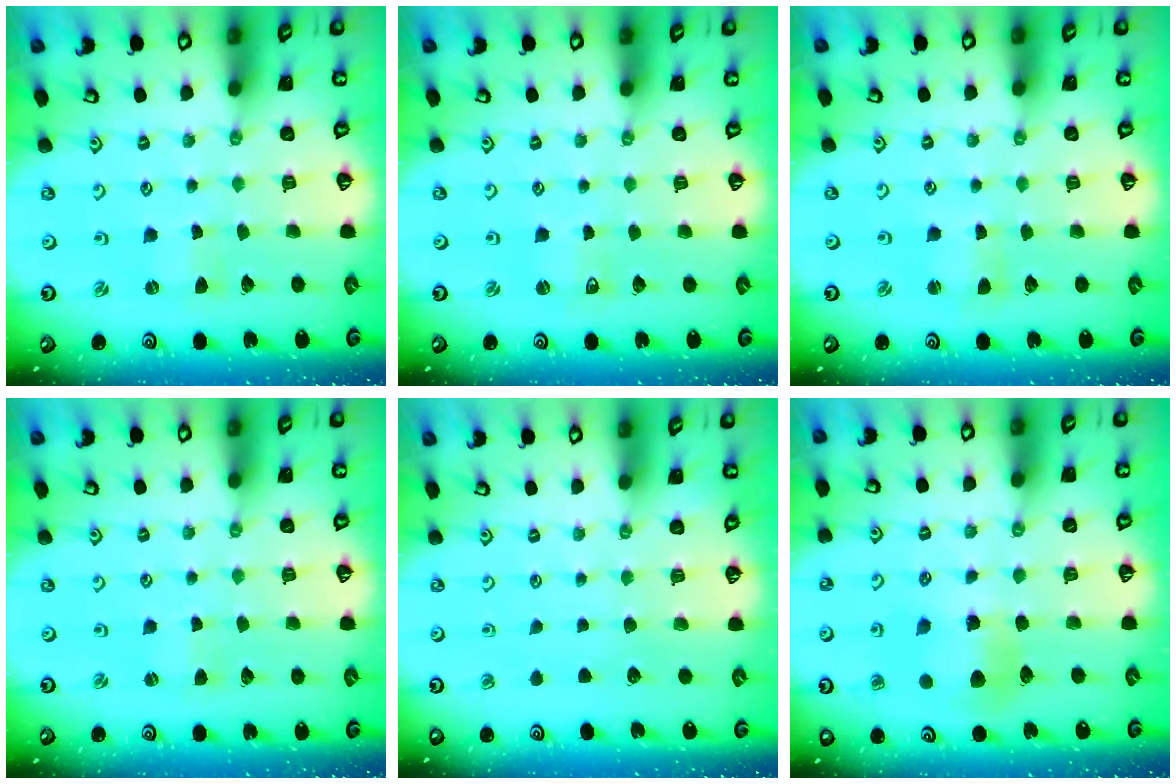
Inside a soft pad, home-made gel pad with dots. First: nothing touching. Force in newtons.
{"total": 2.7, "press": 2.7, "slide": 0.3}
{"total": 1.7, "press": 1.6, "slide": 0.4}
{"total": 1.4, "press": 1.4, "slide": 0.3}
{"total": 0.0}
{"total": 7.8, "press": 7.7, "slide": 0.9}